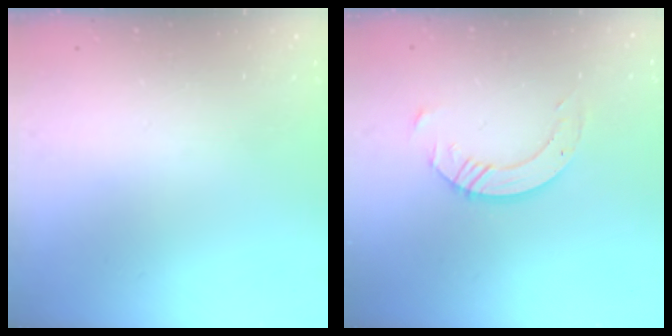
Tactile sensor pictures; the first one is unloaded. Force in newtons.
{"total": 8.0, "press": 7.9, "slide": 0.7}